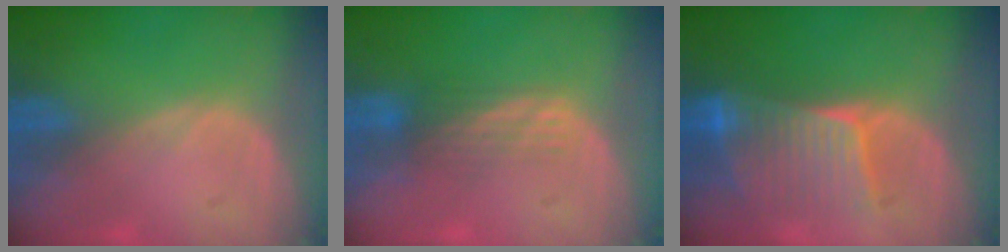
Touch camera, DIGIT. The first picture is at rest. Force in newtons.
{"total": 3.6, "press": 3.1, "slide": 1.9}
{"total": 7.3, "press": 7.3, "slide": 1.0}